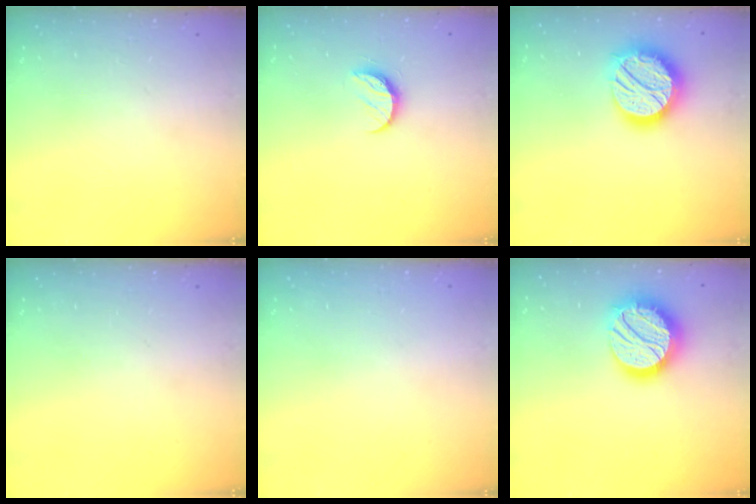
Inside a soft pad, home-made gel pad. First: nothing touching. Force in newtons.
{"total": 7.6, "press": 7.6, "slide": 0.6}
{"total": 20.7, "press": 20.7, "slide": 1.2}
{"total": 0.0}
{"total": 0.6, "press": 0.6, "slide": 0.1}
{"total": 18.8, "press": 18.7, "slide": 1.2}